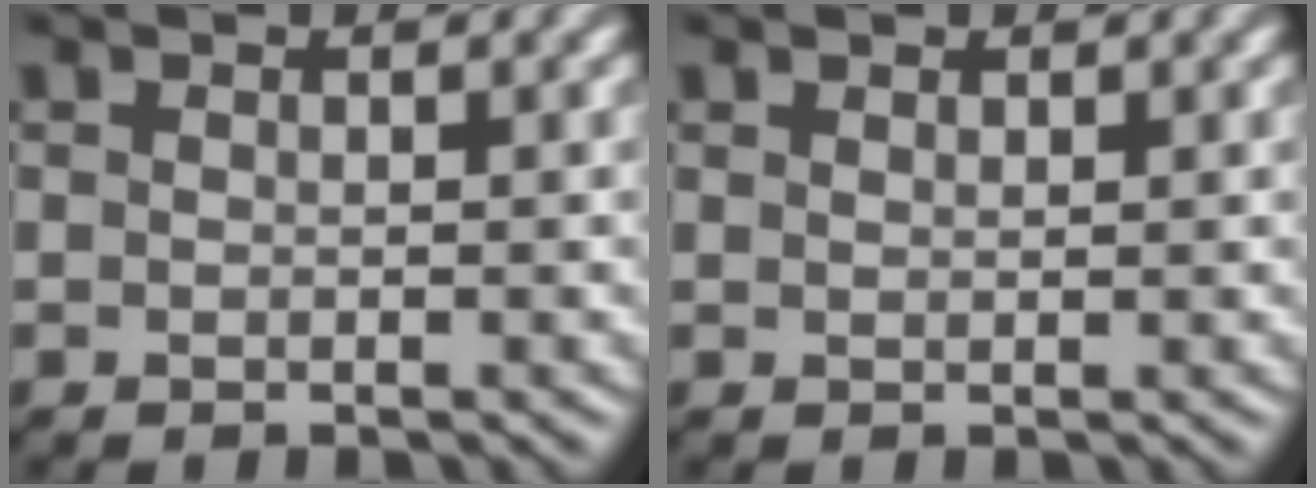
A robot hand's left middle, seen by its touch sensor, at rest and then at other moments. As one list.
[{"total": 0.7, "force": [0.6, 0.0, -0.3], "torque": [0.001, 0.000, 0.014]}]